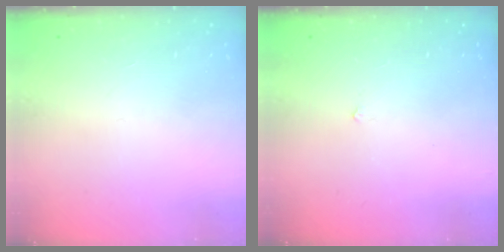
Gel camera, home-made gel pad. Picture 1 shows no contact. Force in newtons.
{"total": 2.1, "press": 2.1, "slide": 0.4}